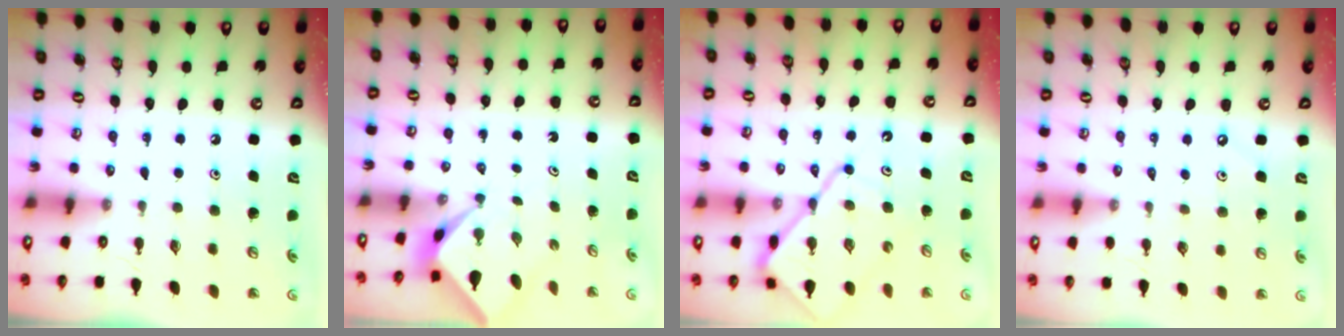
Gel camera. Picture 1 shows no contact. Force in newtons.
{"total": 2.2, "press": 2.2, "slide": 0.2}
{"total": 11.5, "press": 11.5, "slide": 1.3}
{"total": 1.9, "press": 1.9, "slide": 0.4}